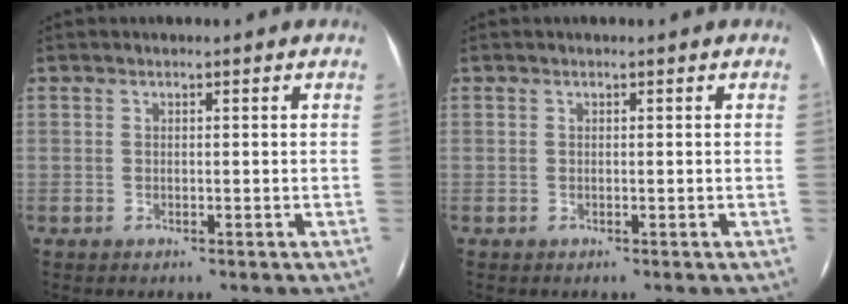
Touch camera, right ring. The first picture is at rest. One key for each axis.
{"total": 0.0}